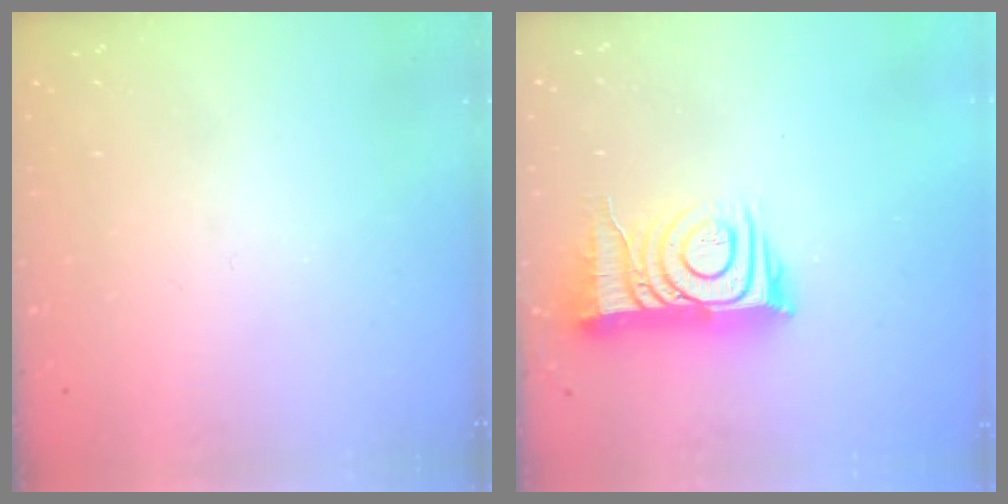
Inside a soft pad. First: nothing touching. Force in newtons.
{"total": 12.6, "press": 12.6, "slide": 0.9}